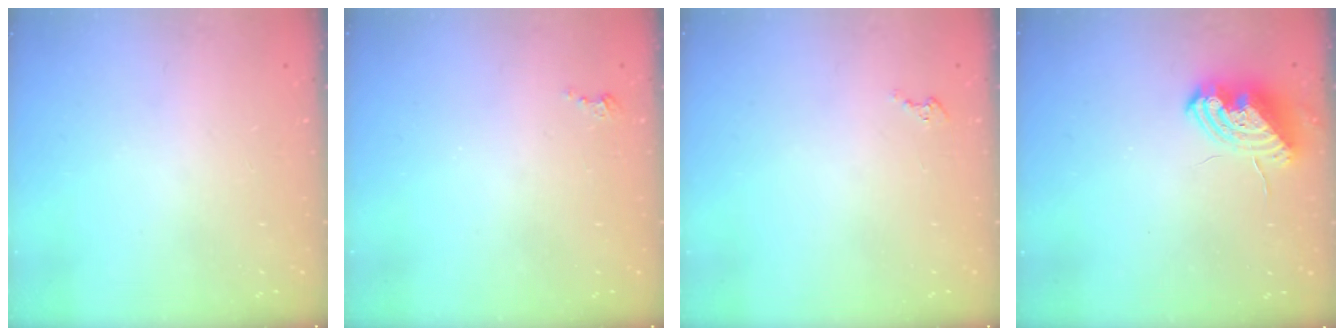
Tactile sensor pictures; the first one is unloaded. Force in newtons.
{"total": 2.3, "press": 2.3, "slide": 0.3}
{"total": 1.6, "press": 1.6, "slide": 0.2}
{"total": 9.7, "press": 9.6, "slide": 0.6}